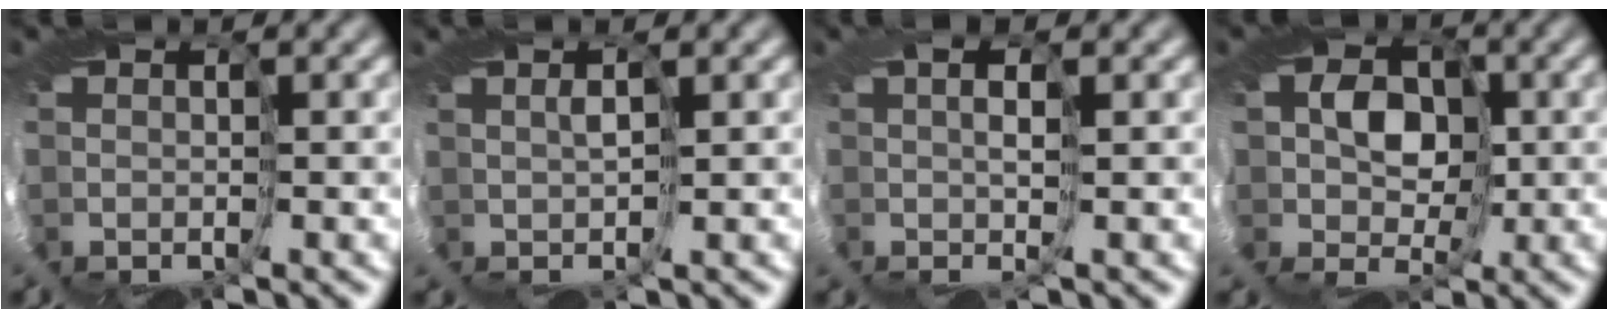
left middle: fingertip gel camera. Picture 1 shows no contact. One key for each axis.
{"total": 2.5, "fx": 0.7, "fy": -2.2, "fz": -0.9, "tx": 0.018, "ty": 0.017, "tz": 0.000}
{"total": 2.5, "fx": 0.3, "fy": -2.5, "fz": 0.0, "tx": 0.008, "ty": 0.008, "tz": -0.016}
{"total": 3.1, "fx": 0.5, "fy": 2.6, "fz": 1.7, "tx": -0.002, "ty": 0.013, "tz": -0.025}